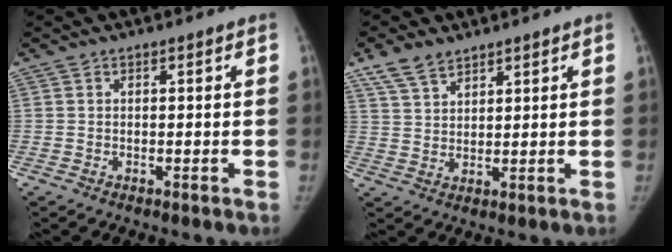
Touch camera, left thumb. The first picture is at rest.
{"total": 6.0, "force": [4.5, 3.0, 2.7], "torque": [-0.043, -0.014, 0.094]}